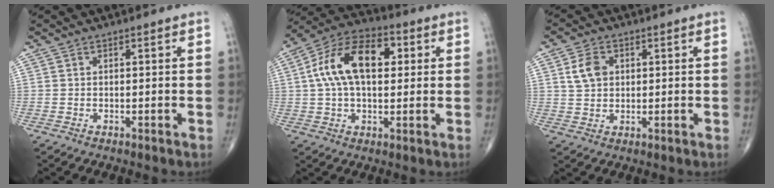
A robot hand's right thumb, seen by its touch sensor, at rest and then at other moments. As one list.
[{"total": 15.7, "force": [3.0, 8.9, 12.6], "torque": [-0.220, 0.029, 0.045]}, {"total": 5.1, "force": [1.4, 3.7, 3.1], "torque": [-0.048, -0.003, 0.025]}]